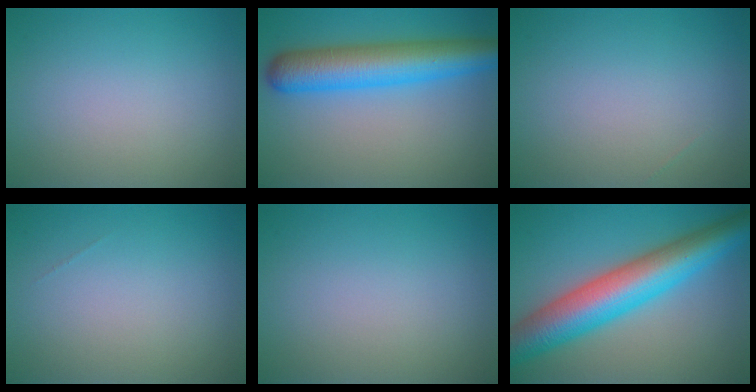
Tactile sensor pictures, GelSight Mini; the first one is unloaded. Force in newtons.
{"total": 7.8, "press": 7.8, "slide": 0.1}
{"total": 0.0}
{"total": 0.0}
{"total": 0.0}
{"total": 10.0, "press": 10.0, "slide": 0.3}